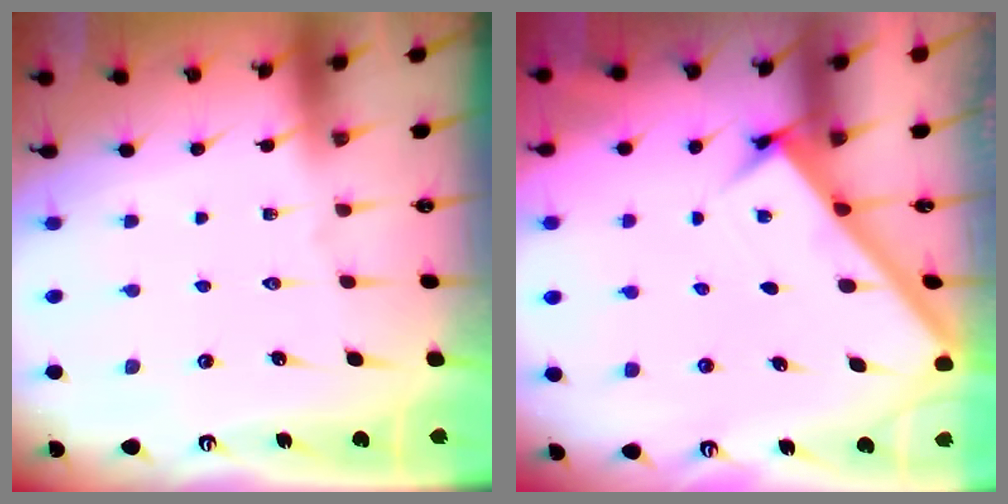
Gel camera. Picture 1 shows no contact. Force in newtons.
{"total": 3.0, "press": 3.0, "slide": 0.1}